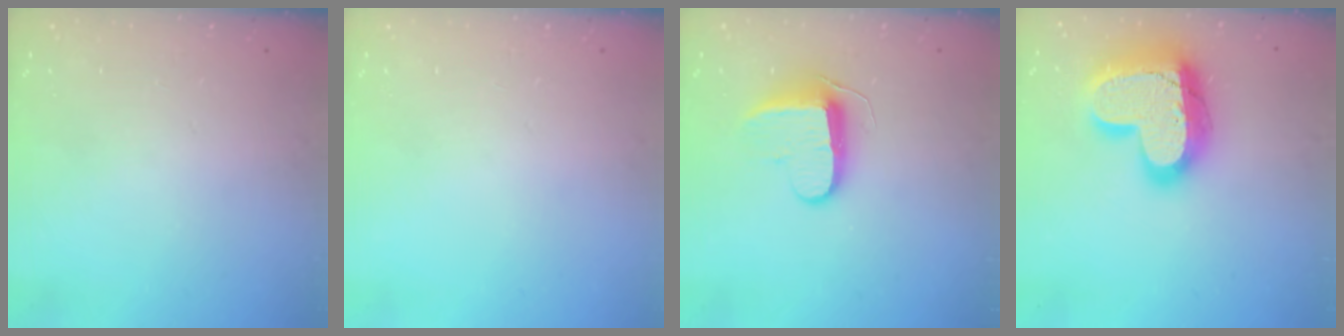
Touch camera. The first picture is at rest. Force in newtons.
{"total": 0.0}
{"total": 9.5, "press": 9.5, "slide": 0.6}
{"total": 21.7, "press": 21.6, "slide": 1.9}